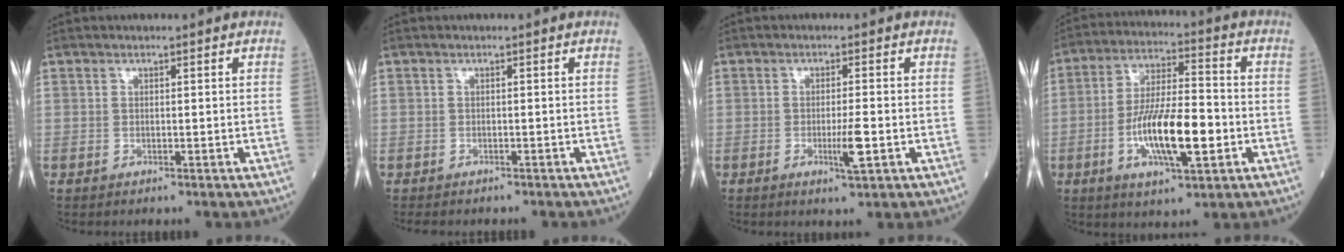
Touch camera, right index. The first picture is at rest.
{"total": 3.7, "force": [-3.1, 1.7, 1.1], "torque": [-0.019, -0.003, -0.042]}
{"total": 3.7, "force": [-1.2, 0.0, 3.5], "torque": [-0.059, -0.007, -0.020]}
{"total": 13.3, "force": [-3.6, 3.1, 12.4], "torque": [-0.230, -0.001, -0.062]}